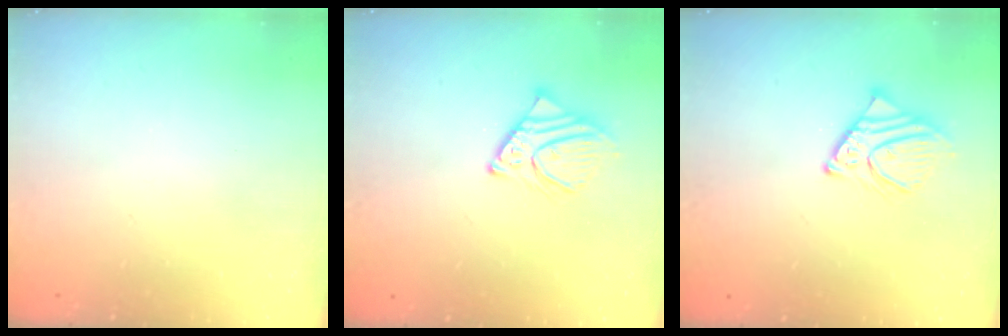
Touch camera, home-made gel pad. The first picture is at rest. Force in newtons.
{"total": 7.8, "press": 7.8, "slide": 0.5}
{"total": 7.8, "press": 7.8, "slide": 0.5}